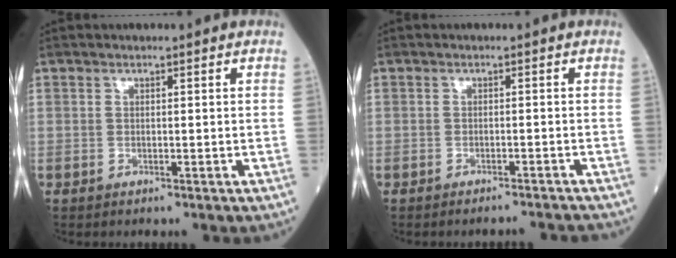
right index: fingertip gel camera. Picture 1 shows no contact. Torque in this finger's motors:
{"motor_torque": [-0.14, -0.38, -0.04, 0.00]}